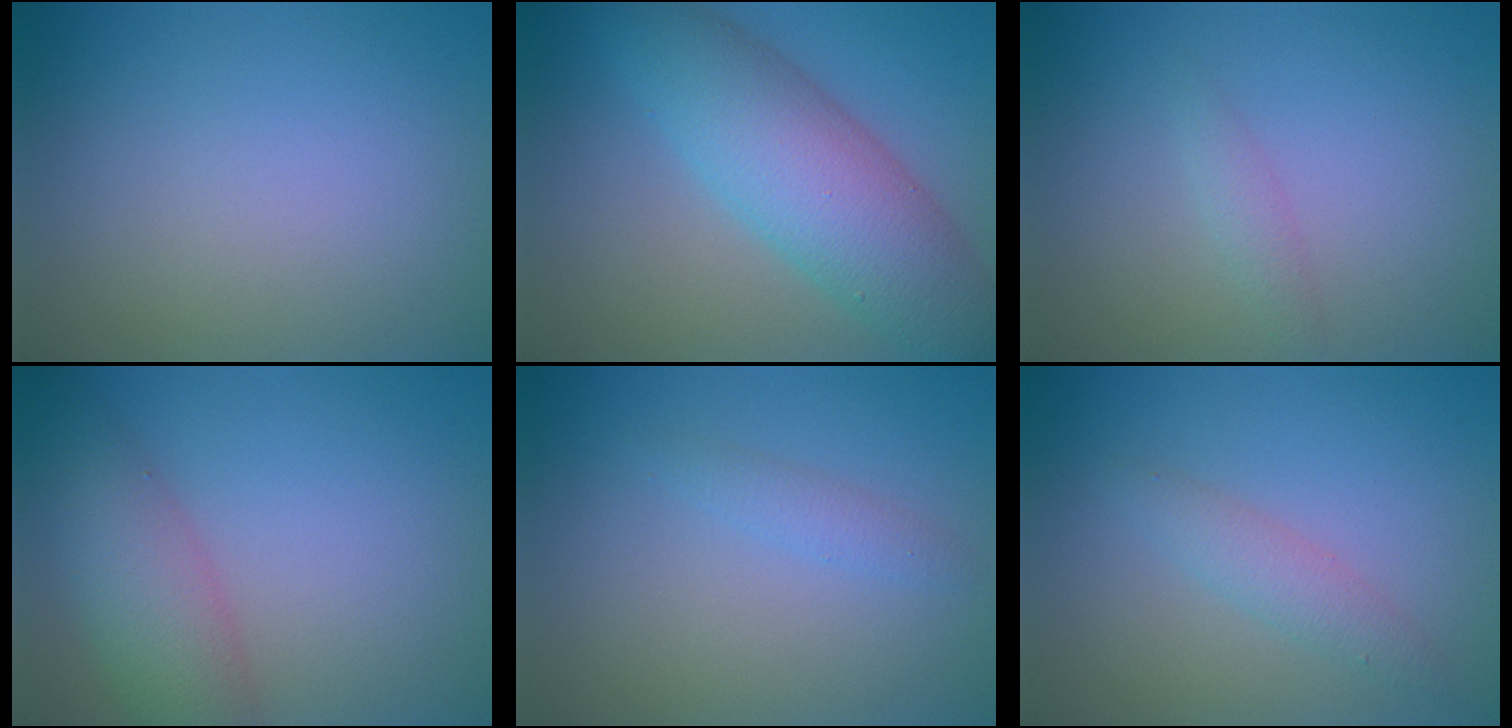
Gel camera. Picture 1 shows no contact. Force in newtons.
{"total": 8.7, "press": 8.7, "slide": 0.1}
{"total": 1.2, "press": 1.2, "slide": 0.0}
{"total": 5.6, "press": 5.6, "slide": 0.3}
{"total": 1.3, "press": 1.3, "slide": 0.1}
{"total": 2.0, "press": 2.0, "slide": 0.0}